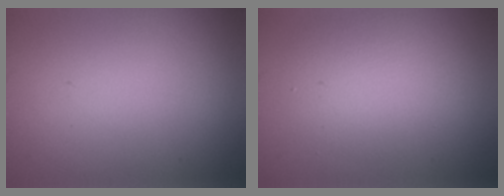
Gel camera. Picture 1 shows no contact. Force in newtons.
{"total": 3.9, "press": 3.9, "slide": 0.2}